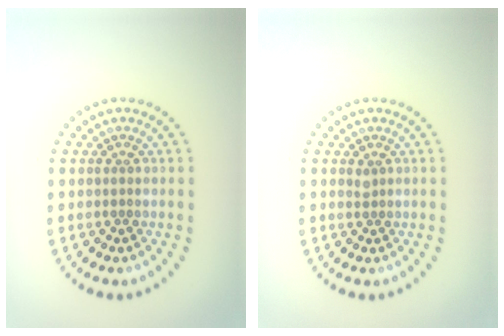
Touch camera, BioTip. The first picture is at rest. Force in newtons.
{"total": 0.6, "press": 0.5, "slide": 0.4}